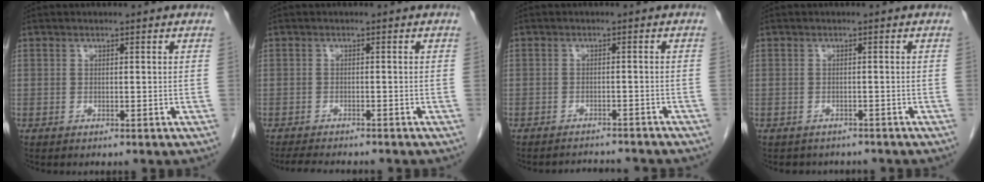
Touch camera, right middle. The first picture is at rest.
{"total": 5.9, "force": [-5.3, 0.9, 2.3], "torque": [-0.038, -0.015, -0.081]}
{"total": 7.0, "force": [-6.7, 1.4, 1.7], "torque": [-0.018, 0.001, -0.077]}
{"total": 3.6, "force": [-3.2, 1.6, 0.4], "torque": [-0.013, 0.000, -0.039]}